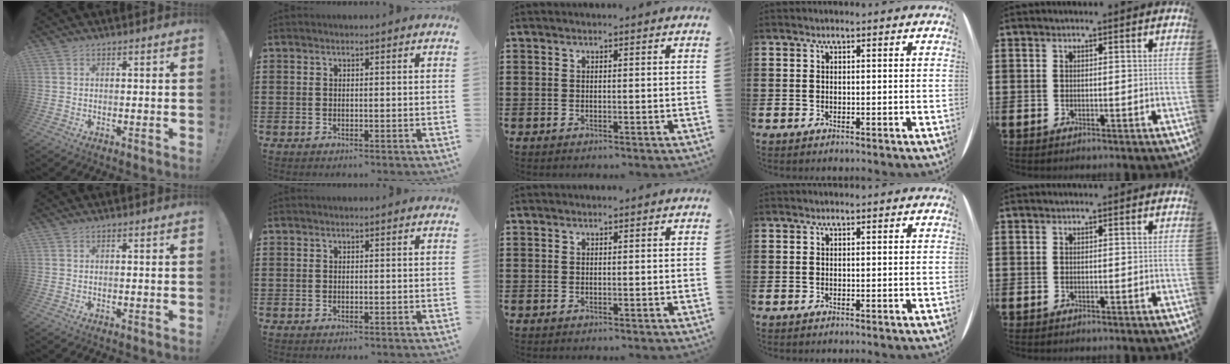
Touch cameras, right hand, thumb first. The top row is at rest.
{}